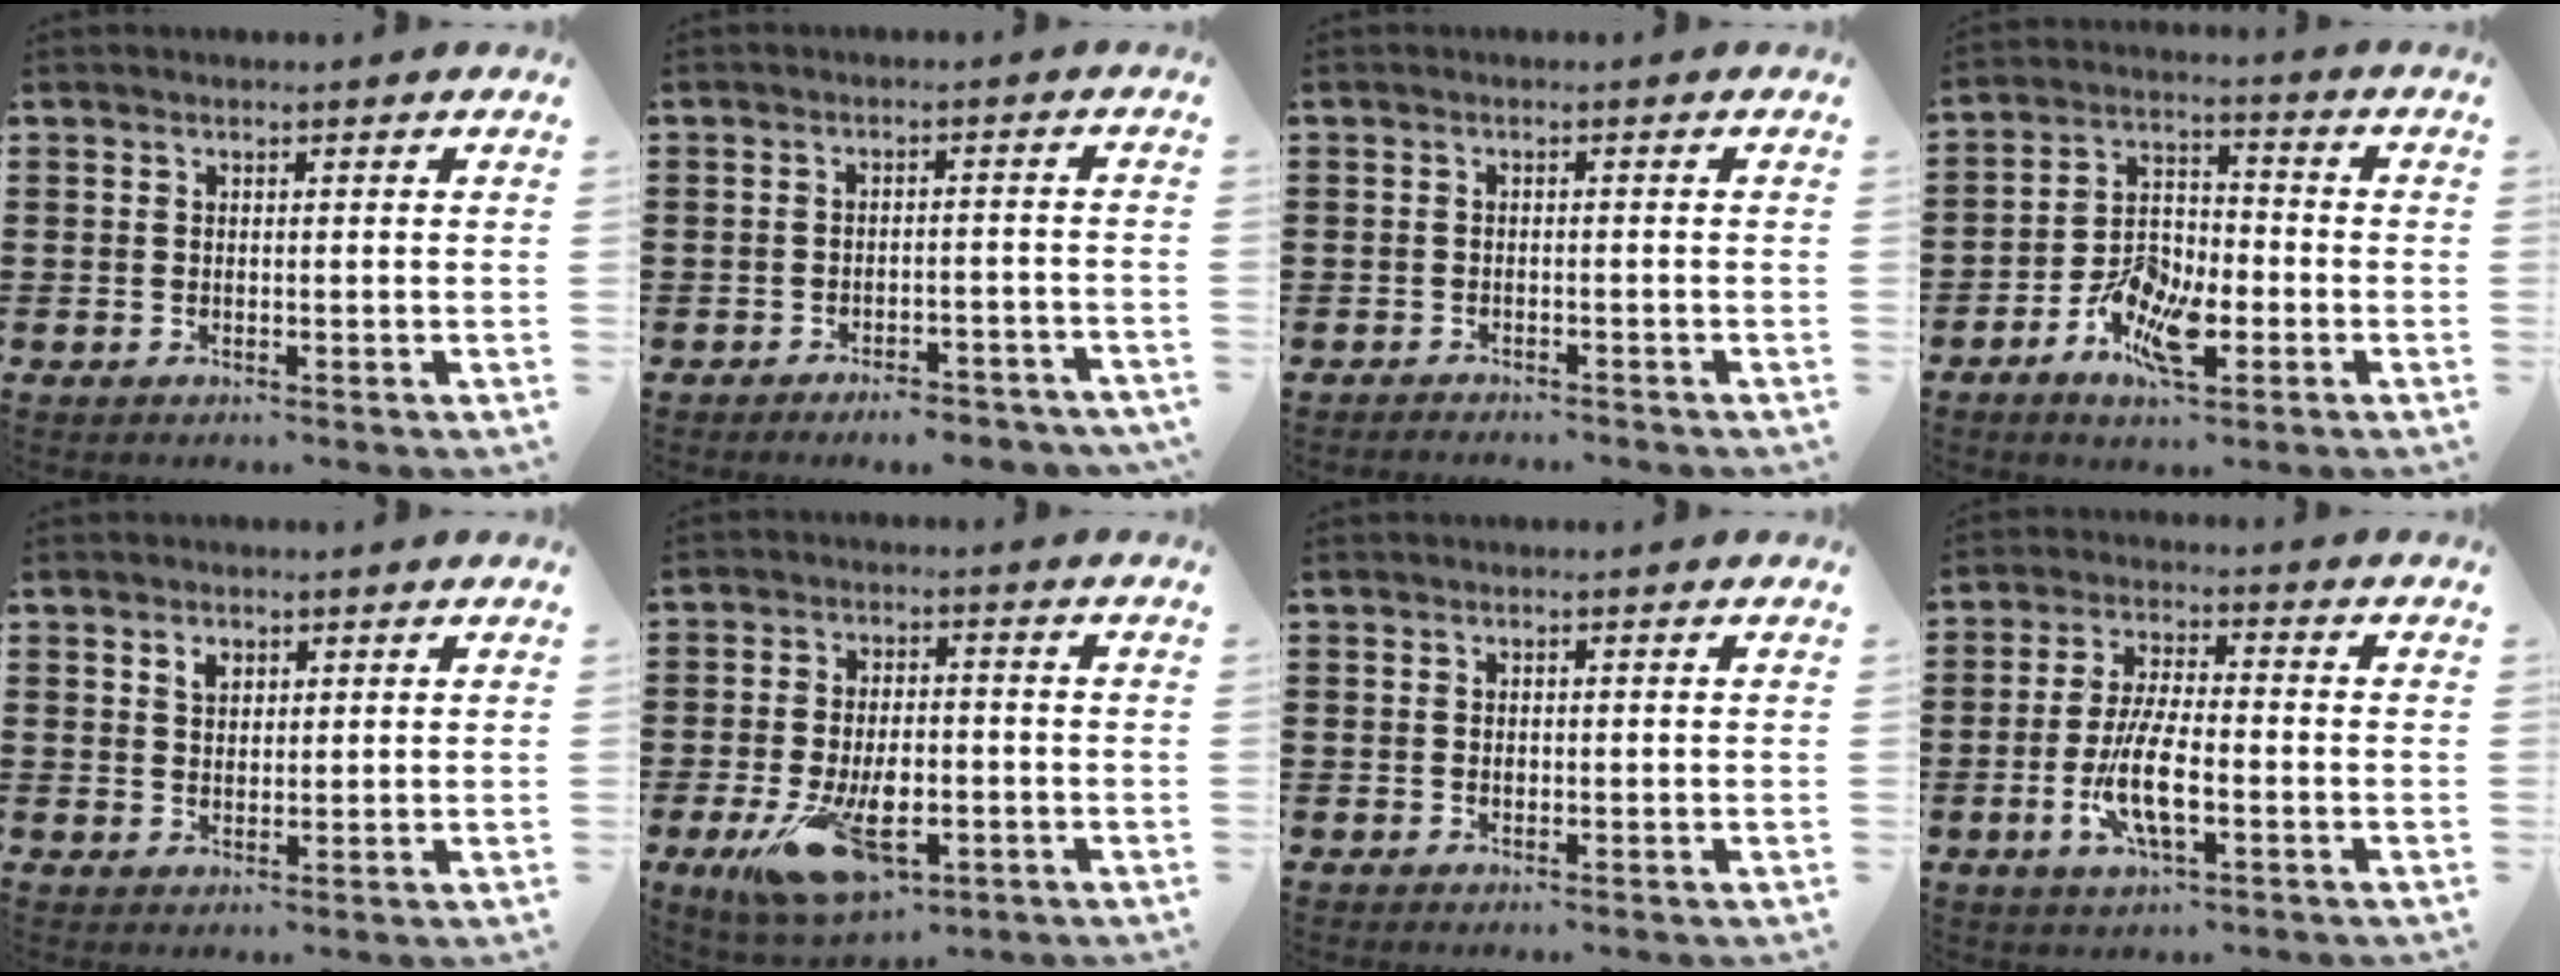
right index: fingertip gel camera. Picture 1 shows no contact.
{"total": 3.4, "force": [-3.3, 0.2, 0.8], "torque": [-0.016, 0.003, -0.068]}
{"total": 1.2, "force": [-1.2, 0.0, -0.1], "torque": [-0.002, 0.003, -0.027]}
{"total": 8.8, "force": [-4.5, 4.1, 6.4], "torque": [-0.133, 0.007, -0.082]}
{"total": 2.1, "force": [1.3, 1.4, 0.8], "torque": [-0.021, 0.005, 0.025]}
{"total": 12.8, "force": [-5.2, 6.1, 10.0], "torque": [-0.180, -0.002, -0.088]}
{"total": 0.6, "force": [0.0, 0.4, 0.3], "torque": [-0.008, 0.002, -0.001]}
{"total": 9.0, "force": [-2.6, 3.0, 8.1], "torque": [-0.179, -0.013, -0.053]}